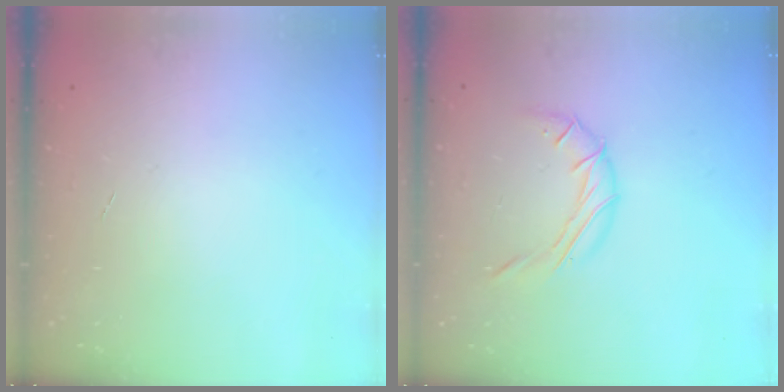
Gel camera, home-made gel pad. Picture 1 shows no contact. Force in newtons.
{"total": 8.3, "press": 8.3, "slide": 0.1}